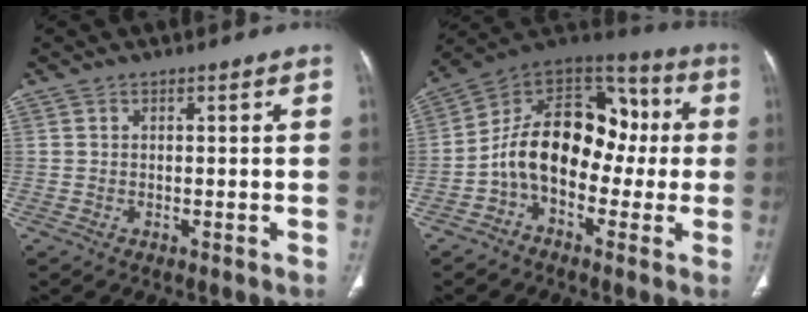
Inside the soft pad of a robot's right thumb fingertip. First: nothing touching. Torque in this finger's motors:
{"motor_torque": [2.33, 2.37, 1.72, -0.92, 0.29]}